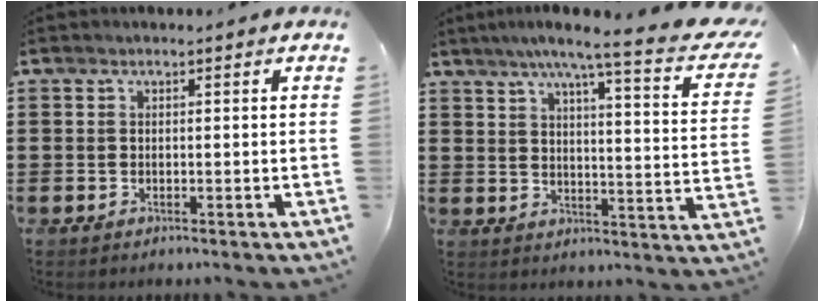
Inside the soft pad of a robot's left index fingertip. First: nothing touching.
{"total": 7.4, "force": [5.7, -0.5, 4.7], "torque": [-0.097, -0.042, 0.086]}